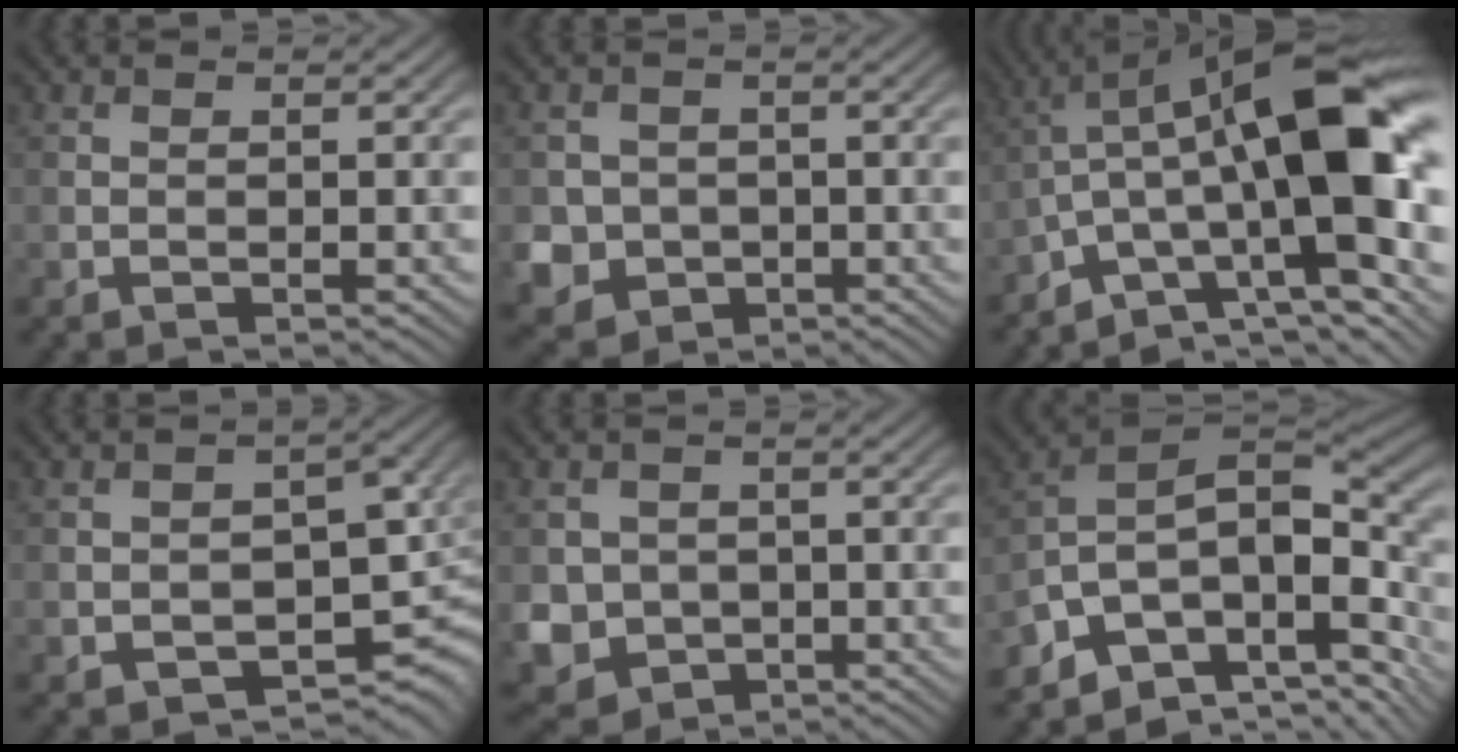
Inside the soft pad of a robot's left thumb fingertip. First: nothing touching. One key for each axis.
{"total": 4.8, "fx": -1.3, "fy": 4.5, "fz": 1.2, "tx": -0.029, "ty": -0.014, "tz": -0.038}
{"total": 18.2, "fx": -2.2, "fy": 7.2, "fz": 16.6, "tx": -0.244, "ty": 0.023, "tz": -0.050}
{"total": 8.3, "fx": -2.2, "fy": 5.6, "fz": 5.8, "tx": -0.068, "ty": -0.025, "tz": -0.026}
{"total": 5.4, "fx": -1.0, "fy": 5.1, "fz": 1.6, "tx": -0.046, "ty": -0.024, "tz": -0.029}
{"total": 13.3, "fx": -4.5, "fy": 7.5, "fz": 10.0, "tx": -0.210, "ty": -0.023, "tz": -0.066}